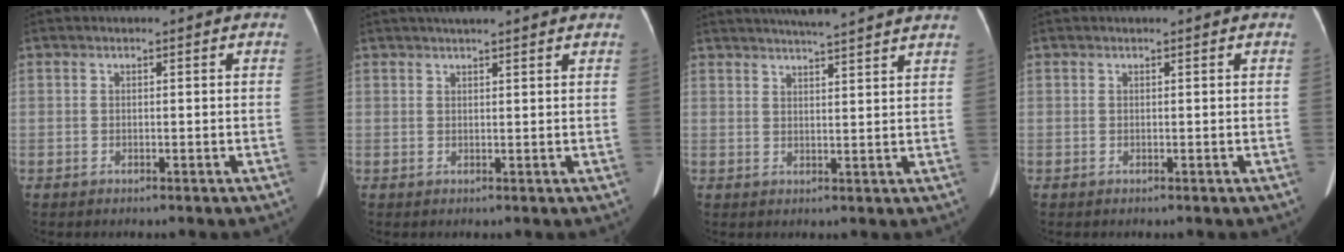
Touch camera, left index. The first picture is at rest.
{"total": 6.8, "force": [5.8, 0.5, 3.5], "torque": [-0.051, 0.033, 0.077]}
{"total": 12.5, "force": [11.3, -0.1, 5.4], "torque": [-0.085, 0.016, 0.139]}
{"total": 0.0}